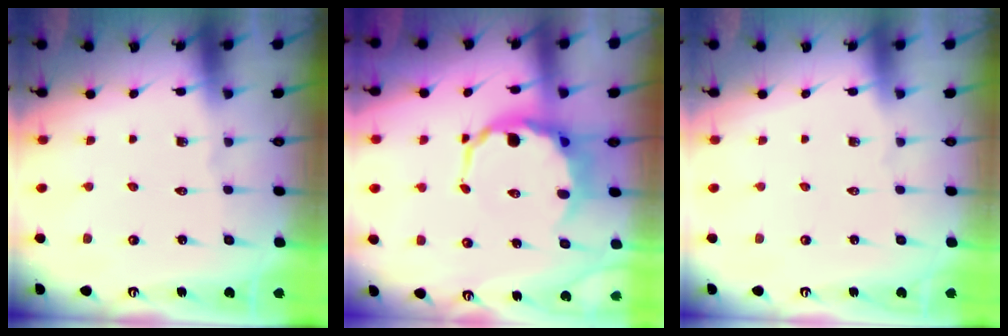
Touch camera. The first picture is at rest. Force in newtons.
{"total": 8.3, "press": 7.9, "slide": 2.5}
{"total": 0.0}